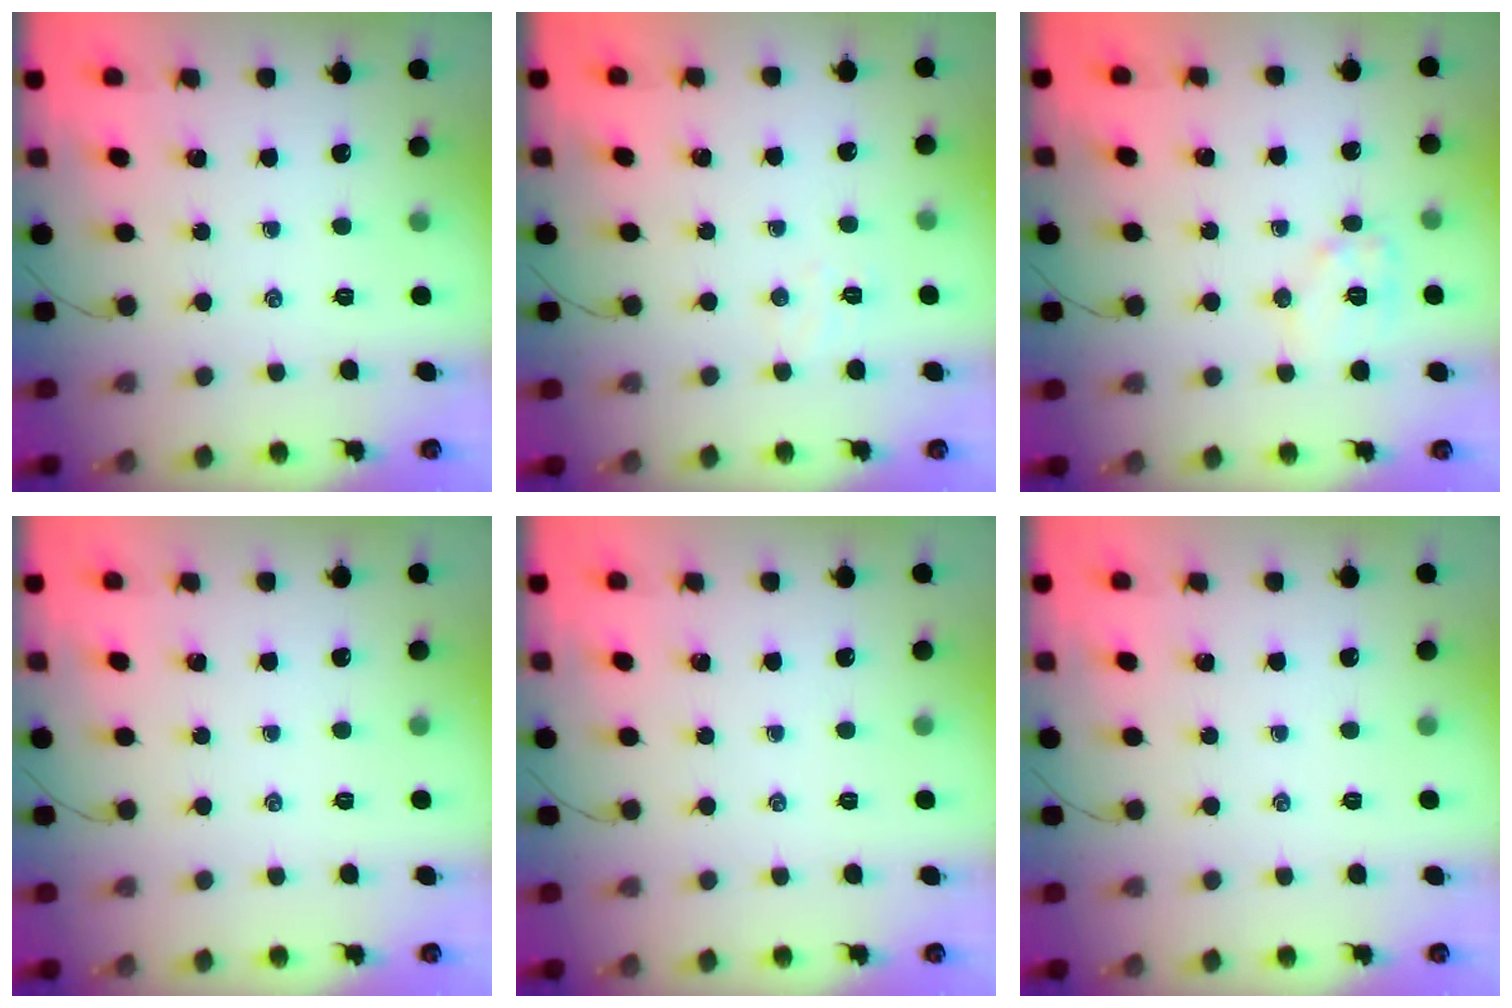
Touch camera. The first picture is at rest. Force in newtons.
{"total": 3.8, "press": 3.7, "slide": 0.9}
{"total": 8.6, "press": 8.6, "slide": 0.1}
{"total": 0.0}
{"total": 0.0}
{"total": 0.0}